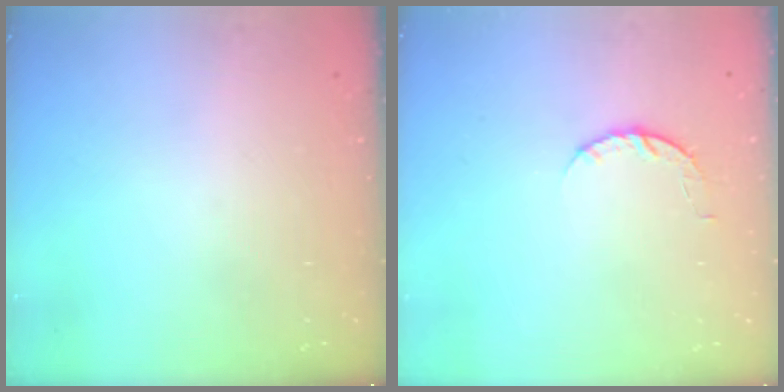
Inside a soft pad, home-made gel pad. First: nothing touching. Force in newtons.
{"total": 3.9, "press": 3.9, "slide": 0.6}